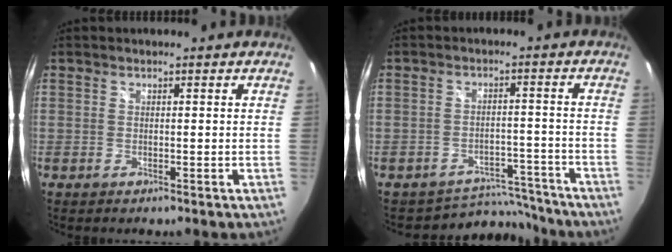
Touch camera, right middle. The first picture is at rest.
{"total": 7.9, "force": [-7.4, 2.7, -1.0], "torque": [0.016, 0.027, -0.106]}